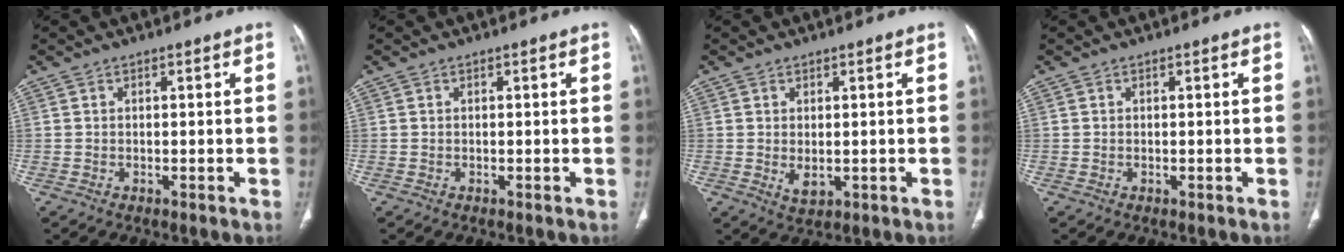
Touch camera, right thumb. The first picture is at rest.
{"total": 0.0}
{"total": 3.0, "force": [-0.2, 1.7, 2.5], "torque": [-0.039, -0.006, 0.007]}
{"total": 0.0}